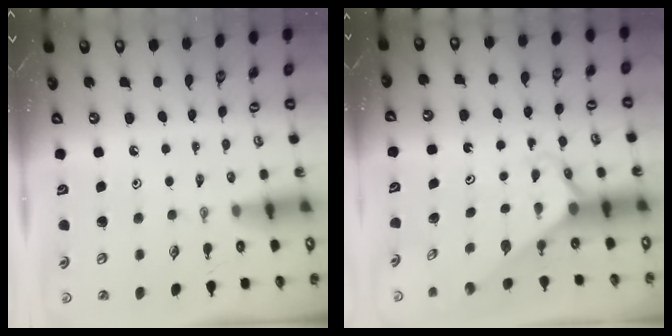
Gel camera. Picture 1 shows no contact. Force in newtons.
{"total": 2.4, "press": 2.4, "slide": 0.2}